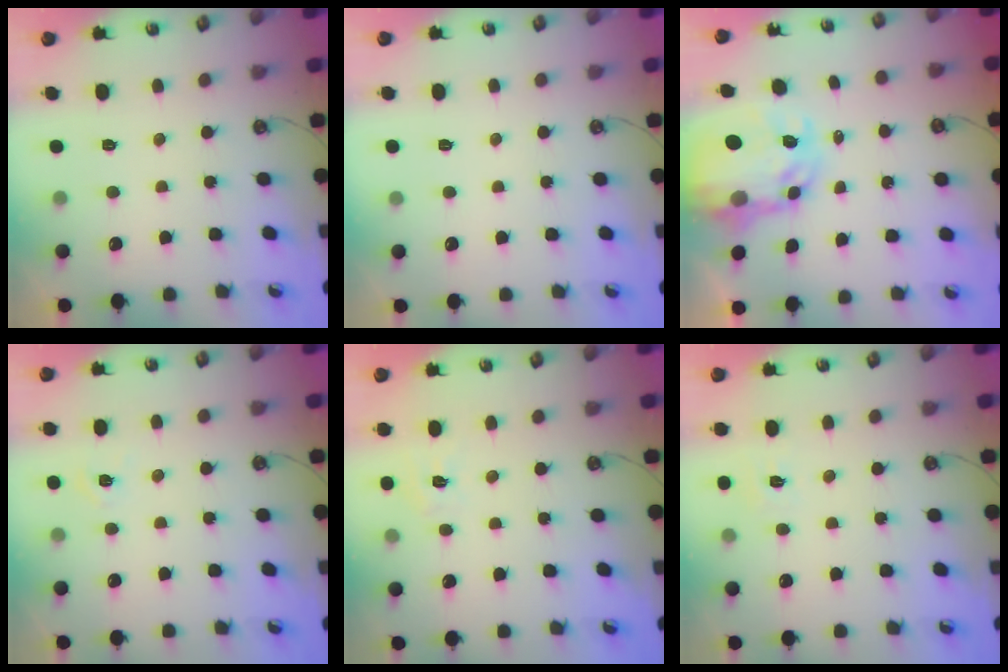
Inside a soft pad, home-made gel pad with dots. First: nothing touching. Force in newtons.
{"total": 0.0}
{"total": 7.4, "press": 7.4, "slide": 0.7}
{"total": 4.9, "press": 4.9, "slide": 0.4}
{"total": 5.2, "press": 5.2, "slide": 0.3}
{"total": 5.7, "press": 5.7, "slide": 0.7}